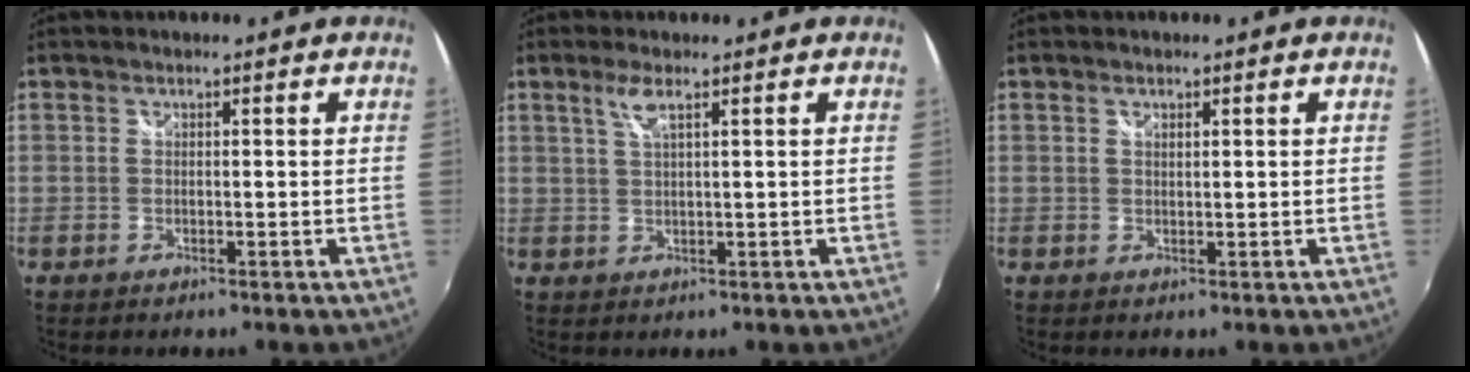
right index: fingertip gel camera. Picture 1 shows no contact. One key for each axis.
{"total": 2.7, "fx": 1.6, "fy": 0.2, "fz": 2.2, "tx": -0.045, "ty": 0.002, "tz": 0.032}
{"total": 0.7, "fx": 0.5, "fy": 0.3, "fz": 0.4, "tx": -0.006, "ty": 0.001, "tz": 0.008}